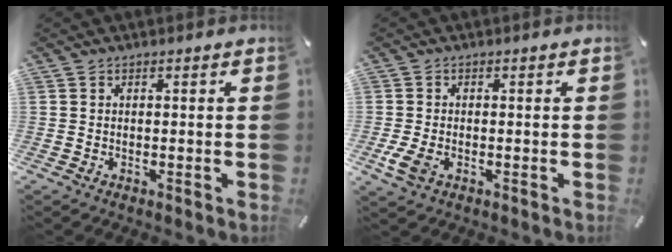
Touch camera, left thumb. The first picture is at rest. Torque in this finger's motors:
{"motor_torque": [0.32, -0.03, 0.02, -0.03, 0.03]}